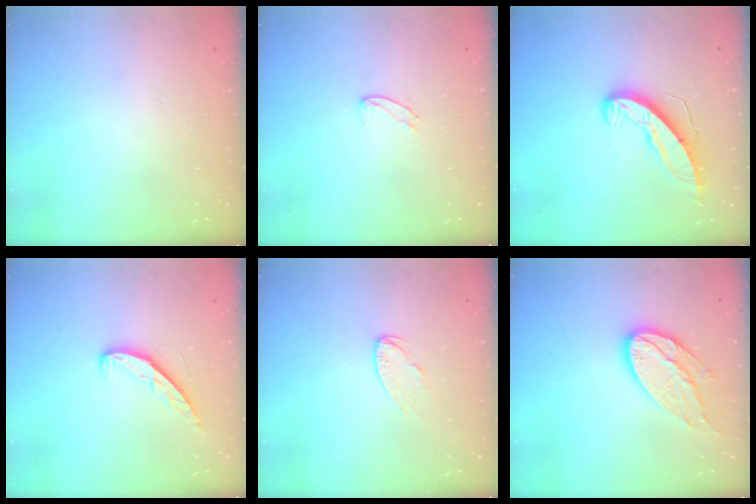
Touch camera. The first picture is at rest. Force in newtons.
{"total": 4.0, "press": 4.0, "slide": 0.2}
{"total": 9.8, "press": 9.8, "slide": 0.4}
{"total": 7.0, "press": 7.0, "slide": 0.7}
{"total": 5.4, "press": 5.3, "slide": 0.5}
{"total": 14.3, "press": 14.3, "slide": 1.0}